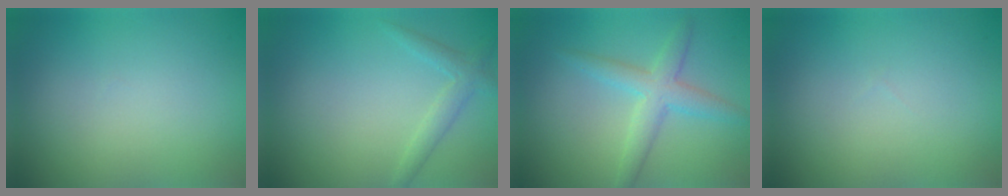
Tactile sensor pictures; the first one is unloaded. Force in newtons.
{"total": 1.9, "press": 1.9, "slide": 0.2}
{"total": 3.6, "press": 3.6, "slide": 0.1}
{"total": 0.0}